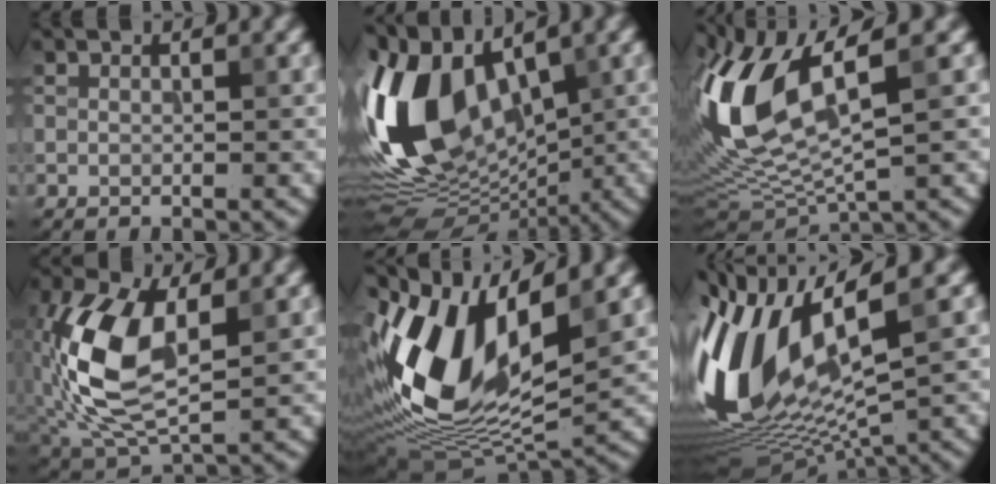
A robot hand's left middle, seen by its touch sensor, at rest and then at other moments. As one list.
[{"total": 15.2, "force": [1.9, 8.9, 12.2], "torque": [-0.260, 0.018, 0.017]}, {"total": 13.2, "force": [2.7, 5.1, 11.9], "torque": [-0.268, 0.007, 0.063]}, {"total": 9.9, "force": [0.5, 5.2, 8.4], "torque": [-0.197, 0.001, 0.011]}, {"total": 13.5, "force": [2.7, 6.9, 11.3], "torque": [-0.238, -0.008, 0.050]}, {"total": 13.9, "force": [1.8, 6.1, 12.4], "torque": [-0.273, -0.008, 0.049]}]